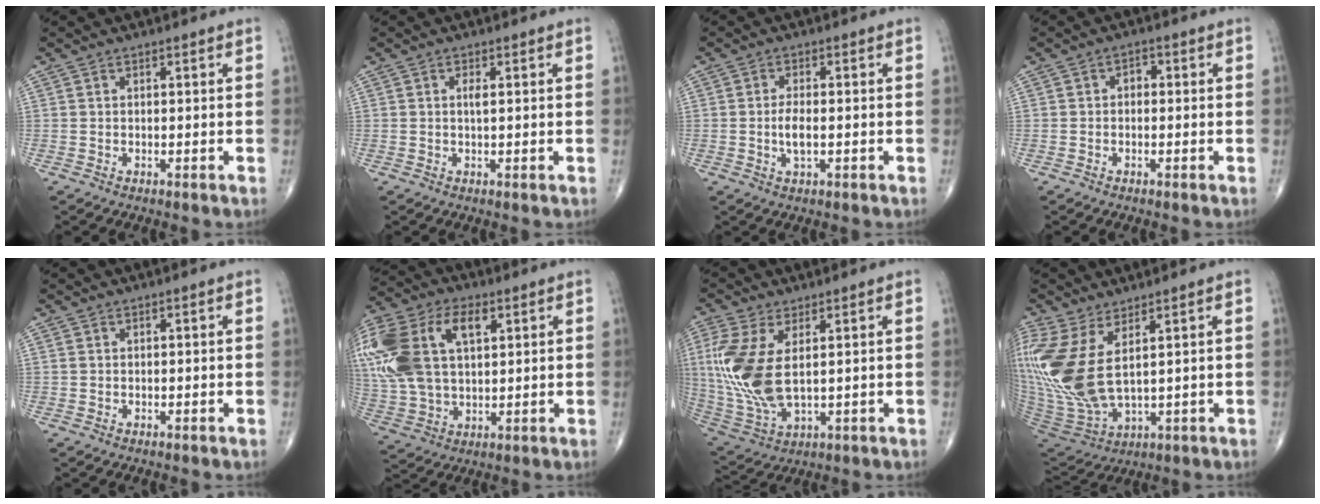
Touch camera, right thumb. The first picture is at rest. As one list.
[{"total": 1.3, "force": [0.3, 0.3, 1.2], "torque": [-0.026, 0.000, 0.004]}, {"total": 3.7, "force": [-0.5, 1.5, 3.3], "torque": [-0.062, 0.000, -0.010]}, {"total": 1.8, "force": [-0.2, 1.3, 1.2], "torque": [-0.007, 0.009, -0.011]}, {"total": 0.7, "force": [0.2, 0.5, 0.4], "torque": [-0.007, 0.004, 0.007]}, {"total": 25.6, "force": [7.6, 15.4, 19.0], "torque": [-0.453, 0.033, 0.147]}, {"total": 14.8, "force": [2.3, 7.2, 12.7], "torque": [-0.297, -0.013, 0.060]}, {"total": 15.9, "force": [4.1, 6.9, 13.8], "torque": [-0.329, -0.028, 0.099]}]